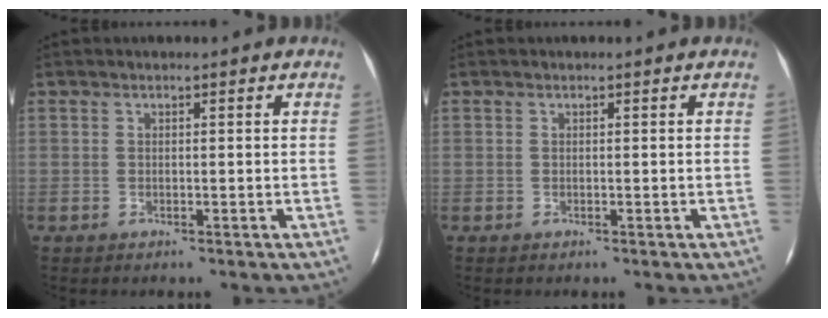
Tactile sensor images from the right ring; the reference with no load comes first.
{"total": 0.0}